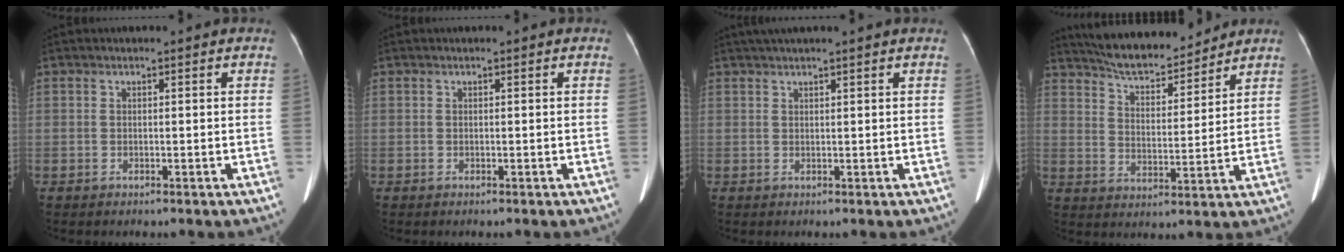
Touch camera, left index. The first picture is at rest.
{"total": 0.0}
{"total": 5.0, "force": [4.2, -0.6, 2.8], "torque": [-0.040, 0.036, 0.062]}
{"total": 10.6, "force": [10.0, 2.0, 3.0], "torque": [-0.051, 0.003, 0.165]}